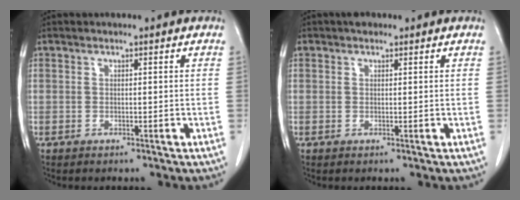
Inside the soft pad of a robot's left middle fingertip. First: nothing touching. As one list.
[{"total": 1.5, "force": [1.0, 0.9, 0.6], "torque": [-0.011, 0.014, 0.014]}]